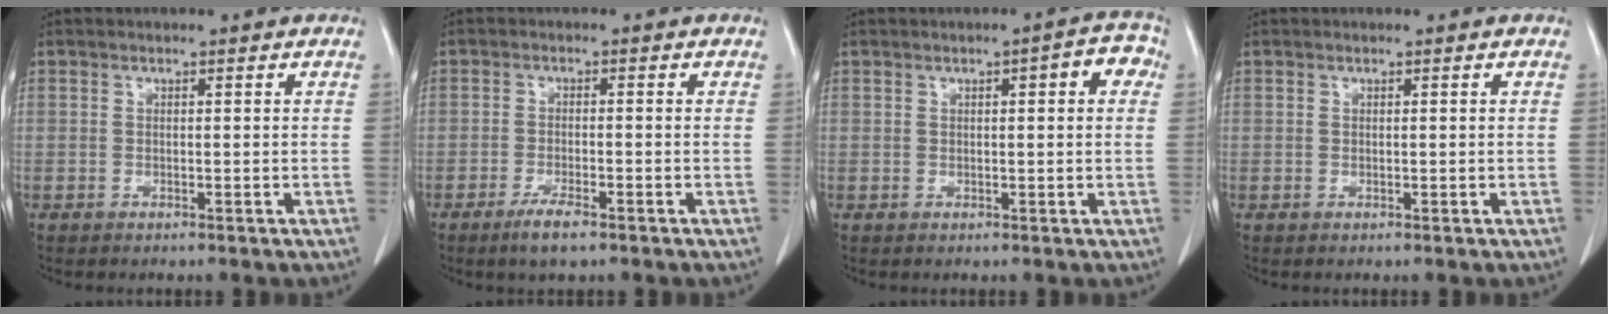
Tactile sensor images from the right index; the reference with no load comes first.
{"total": 3.9, "force": [-2.7, 0.6, 2.8], "torque": [-0.058, -0.006, -0.047]}
{"total": 4.0, "force": [1.1, 1.0, 3.8], "torque": [-0.045, 0.014, 0.008]}
{"total": 0.0}